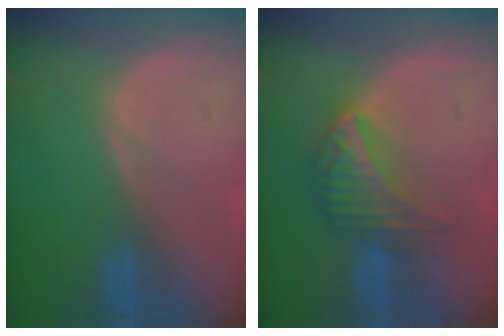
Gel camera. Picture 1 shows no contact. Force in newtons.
{"total": 6.7, "press": 6.1, "slide": 2.7}